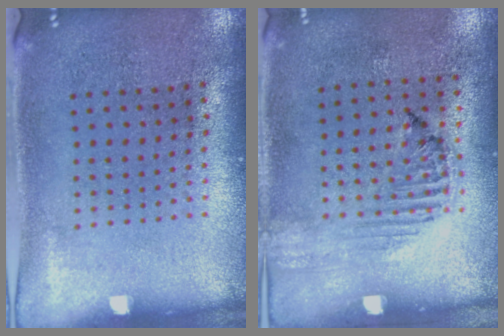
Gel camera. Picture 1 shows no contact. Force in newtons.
{"total": 1.2, "press": 1.1, "slide": 0.2}